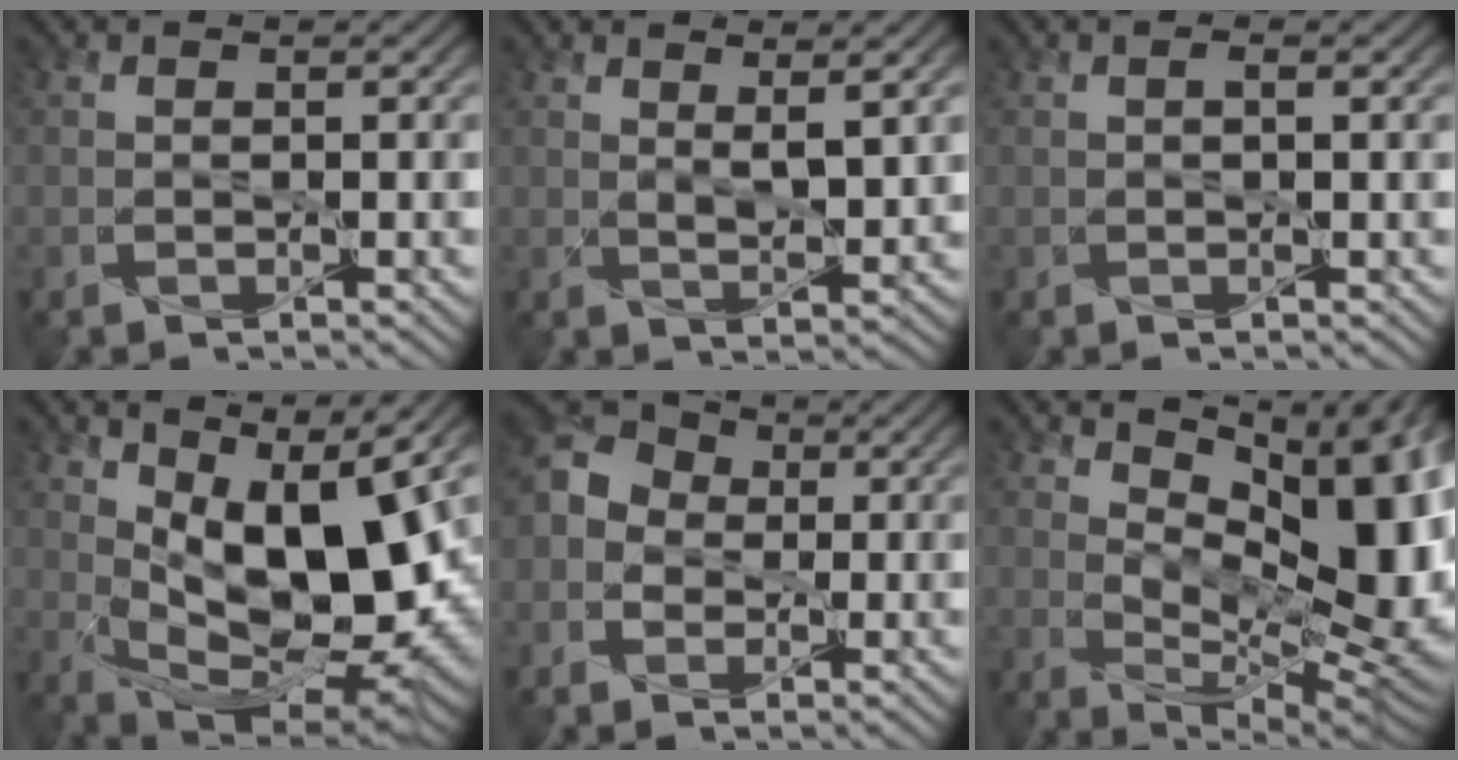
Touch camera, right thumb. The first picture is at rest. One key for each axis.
{"total": 3.1, "fx": 2.0, "fy": 0.5, "fz": 2.3, "tx": -0.050, "ty": -0.007, "tz": 0.041}
{"total": 0.7, "fx": 0.2, "fy": 0.1, "fz": 0.6, "tx": -0.009, "ty": 0.000, "tz": 0.006}
{"total": 14.0, "fx": 3.1, "fy": 6.3, "fz": 12.1, "tx": -0.193, "ty": -0.004, "tz": 0.062}
{"total": 6.9, "fx": -1.0, "fy": 5.9, "fz": 3.4, "tx": -0.103, "ty": 0.005, "tz": -0.036}
{"total": 13.9, "fx": 4.6, "fy": 6.5, "fz": 11.4, "tx": -0.163, "ty": -0.002, "tz": 0.083}